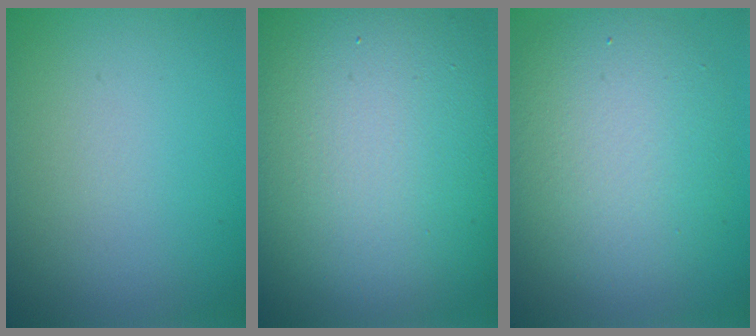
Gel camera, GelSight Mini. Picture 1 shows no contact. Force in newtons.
{"total": 17.0, "press": 17.0, "slide": 1.0}
{"total": 7.0, "press": 7.0, "slide": 0.2}